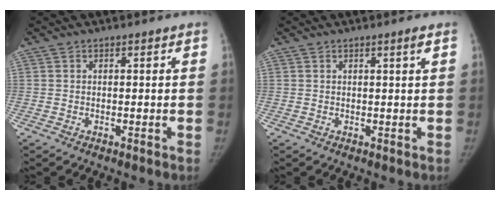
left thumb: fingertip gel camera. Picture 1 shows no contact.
{"total": 1.0, "force": [0.5, -0.3, 0.8], "torque": [-0.016, -0.005, 0.011]}